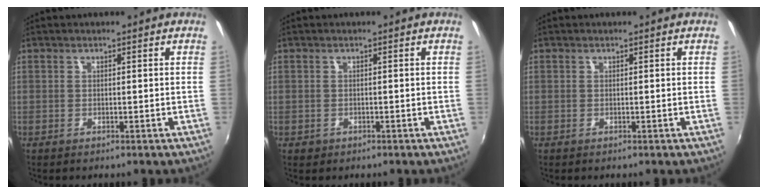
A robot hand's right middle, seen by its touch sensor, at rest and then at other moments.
{"total": 1.1, "force": [-0.5, 0.9, 0.3], "torque": [-0.008, -0.001, -0.005]}
{"total": 0.0}